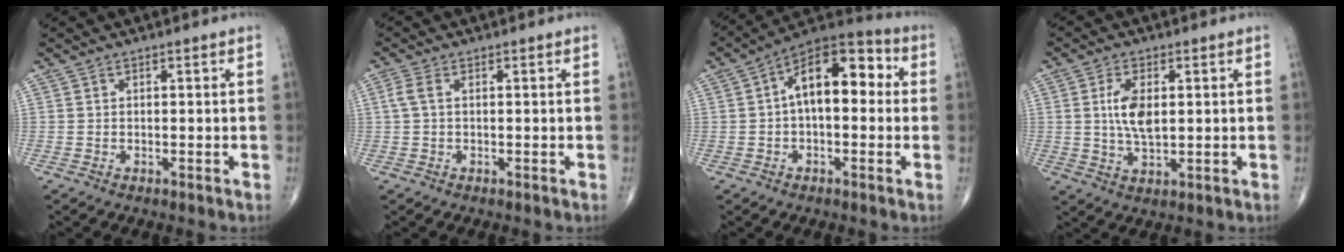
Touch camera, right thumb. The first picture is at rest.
{"total": 2.3, "force": [0.5, 1.2, 2.0], "torque": [-0.054, 0.010, 0.010]}
{"total": 13.9, "force": [1.4, 7.5, 11.6], "torque": [-0.153, 0.044, 0.009]}
{"total": 6.7, "force": [1.0, 3.3, 5.8], "torque": [-0.111, -0.006, 0.020]}